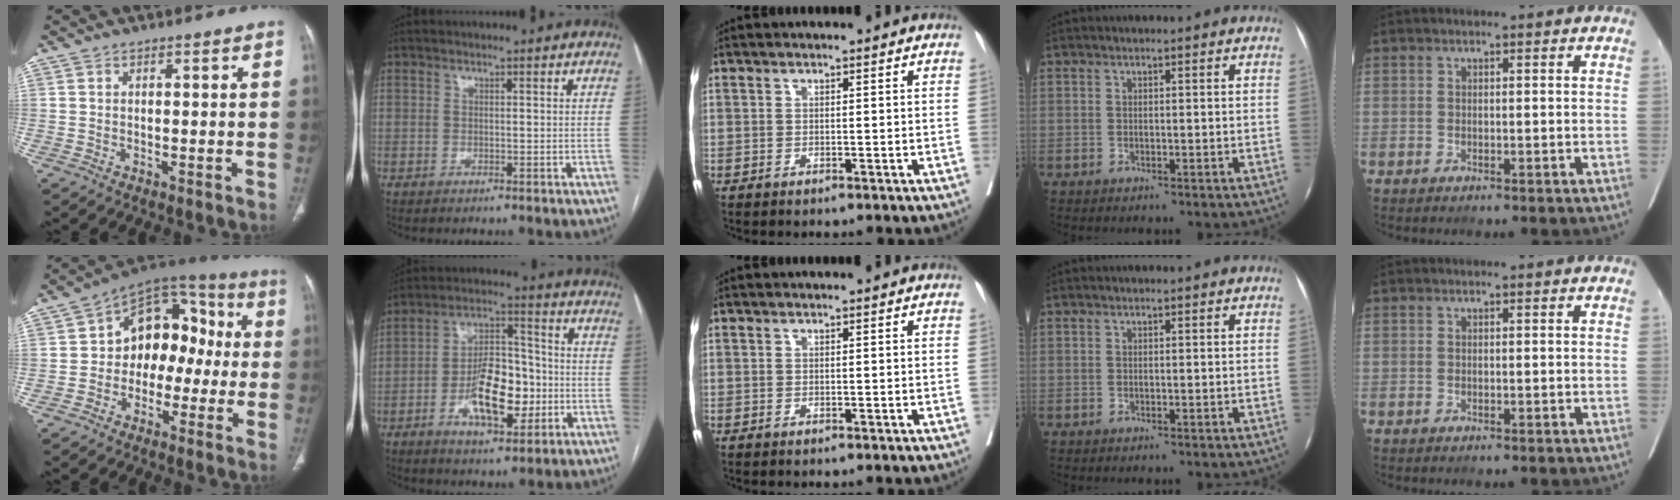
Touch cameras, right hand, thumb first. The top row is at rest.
{"thumb": {"total": 15.0, "force": [-0.7, 10.8, 10.4], "torque": [-0.093, 0.055, -0.026]}, "index": {"total": 12.4, "force": [-3.6, 5.3, 10.7], "torque": [-0.194, 0.017, -0.058]}}